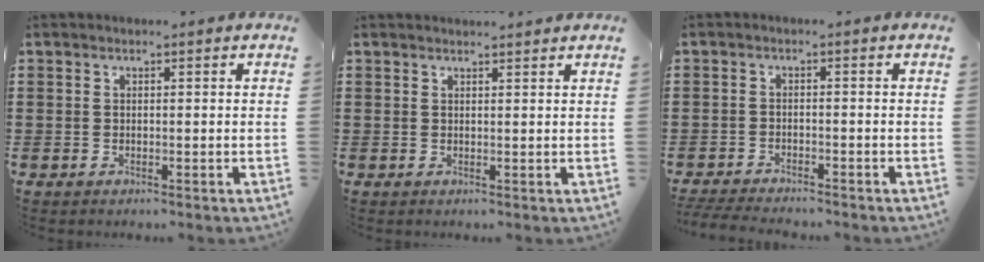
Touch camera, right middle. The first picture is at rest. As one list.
[{"total": 1.2, "force": [1.2, -0.1, 0.2], "torque": [0.003, -0.005, 0.020]}, {"total": 3.2, "force": [-3.1, 0.2, 0.5], "torque": [-0.018, -0.006, -0.067]}]